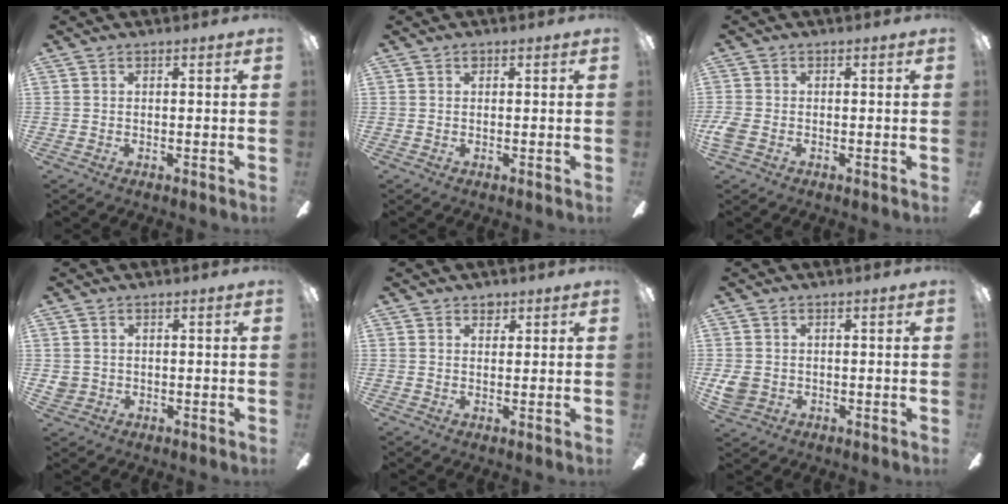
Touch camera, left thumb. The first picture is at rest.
{"total": 0.7, "force": [0.4, 0.5, 0.3], "torque": [-0.007, 0.002, 0.008]}
{"total": 3.0, "force": [-0.9, 2.1, 1.9], "torque": [-0.044, 0.003, -0.019]}
{"total": 2.1, "force": [0.3, 2.0, 0.6], "torque": [-0.013, 0.004, 0.005]}
{"total": 2.2, "force": [1.7, 1.3, 0.7], "torque": [0.008, -0.008, 0.025]}
{"total": 3.9, "force": [-0.2, 3.5, 1.8], "torque": [-0.038, 0.001, -0.004]}